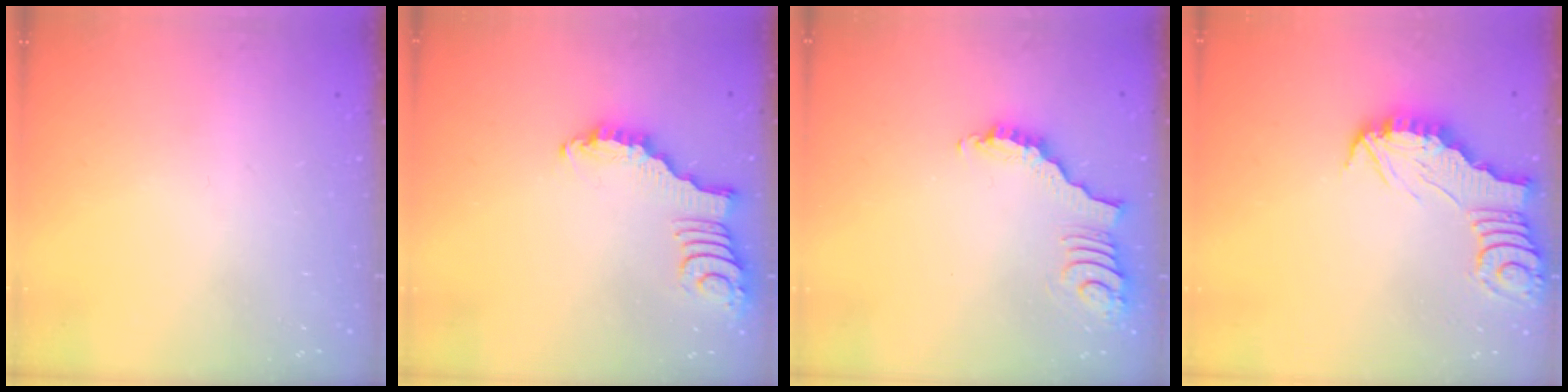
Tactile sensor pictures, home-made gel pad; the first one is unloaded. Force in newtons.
{"total": 2.6, "press": 2.6, "slide": 0.3}
{"total": 3.3, "press": 3.3, "slide": 0.7}
{"total": 2.7, "press": 2.7, "slide": 0.2}